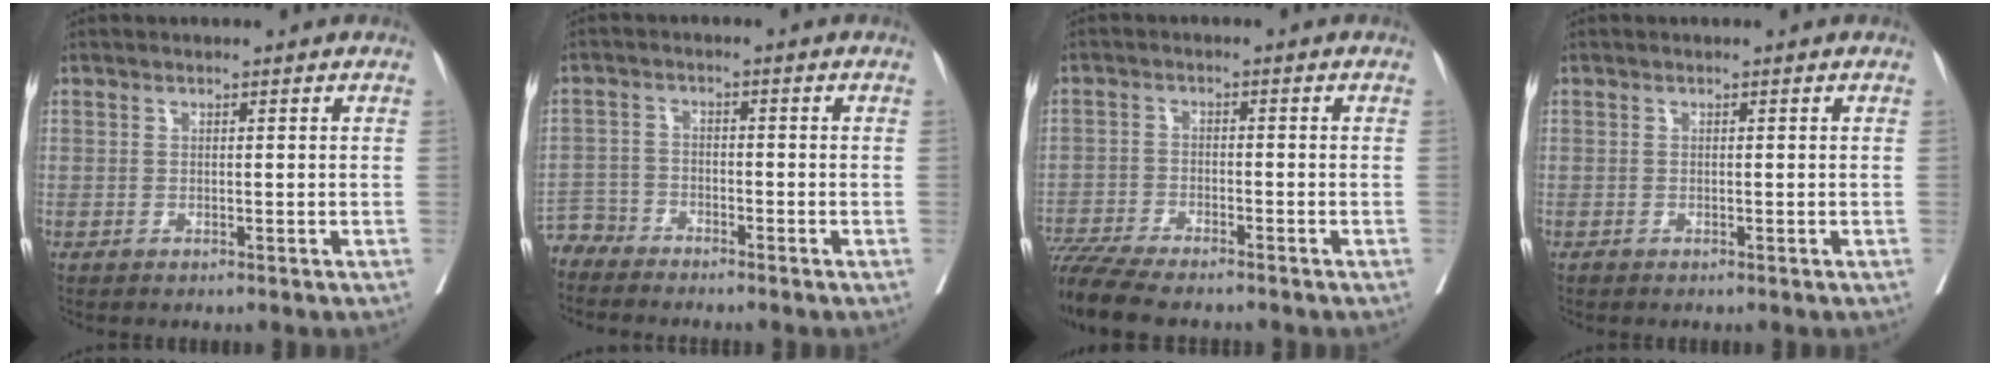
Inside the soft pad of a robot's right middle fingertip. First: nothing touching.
{"total": 4.6, "force": [-4.4, 0.9, -0.9], "torque": [0.021, -0.005, -0.089]}
{"total": 10.3, "force": [-9.1, 1.3, 4.7], "torque": [-0.077, -0.014, -0.150]}
{"total": 0.0}